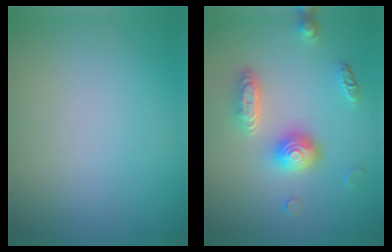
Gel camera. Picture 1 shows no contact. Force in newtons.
{"total": 4.5, "press": 3.6, "slide": 2.6}